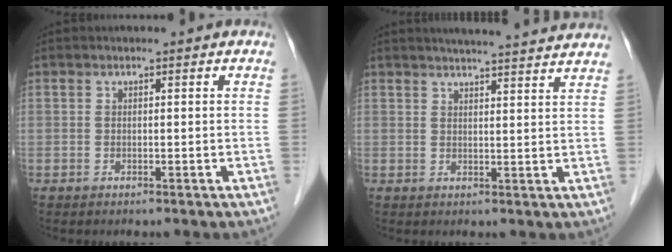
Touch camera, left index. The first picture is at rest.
{"total": 12.5, "force": [11.7, 0.3, 4.6], "torque": [-0.061, 0.008, 0.140]}